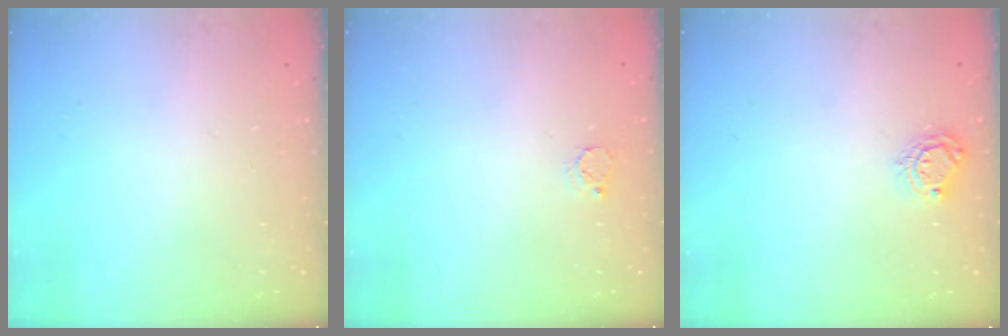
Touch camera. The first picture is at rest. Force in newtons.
{"total": 3.4, "press": 3.3, "slide": 0.3}
{"total": 5.4, "press": 5.4, "slide": 0.4}